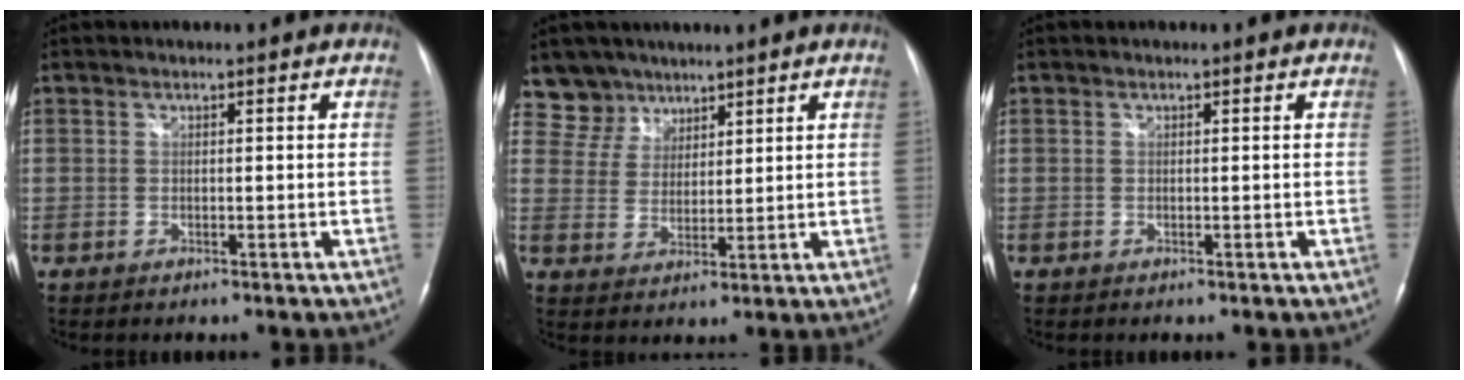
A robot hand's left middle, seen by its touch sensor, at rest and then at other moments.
{"total": 6.1, "force": [4.8, 3.7, -0.7], "torque": [0.020, 0.002, 0.092]}
{"total": 0.0}